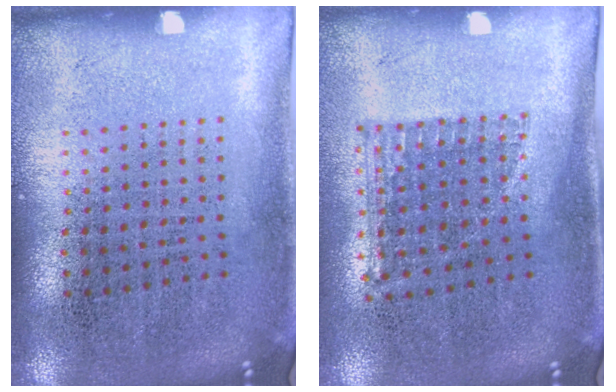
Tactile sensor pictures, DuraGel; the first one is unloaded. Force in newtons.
{"total": 1.0, "press": 0.9, "slide": 0.5}